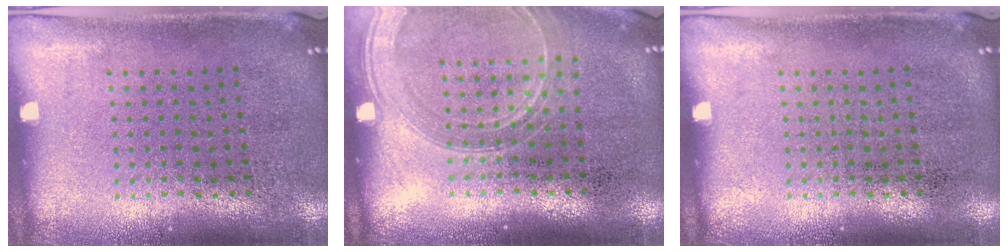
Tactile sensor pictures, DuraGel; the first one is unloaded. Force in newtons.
{"total": 1.4, "press": 1.4, "slide": 0.3}
{"total": 0.0}